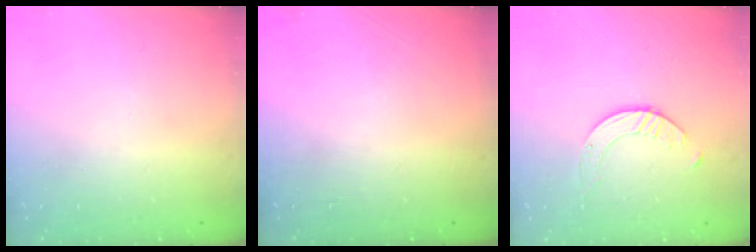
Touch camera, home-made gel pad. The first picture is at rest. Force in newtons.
{"total": 0.0}
{"total": 2.7, "press": 2.7, "slide": 0.3}